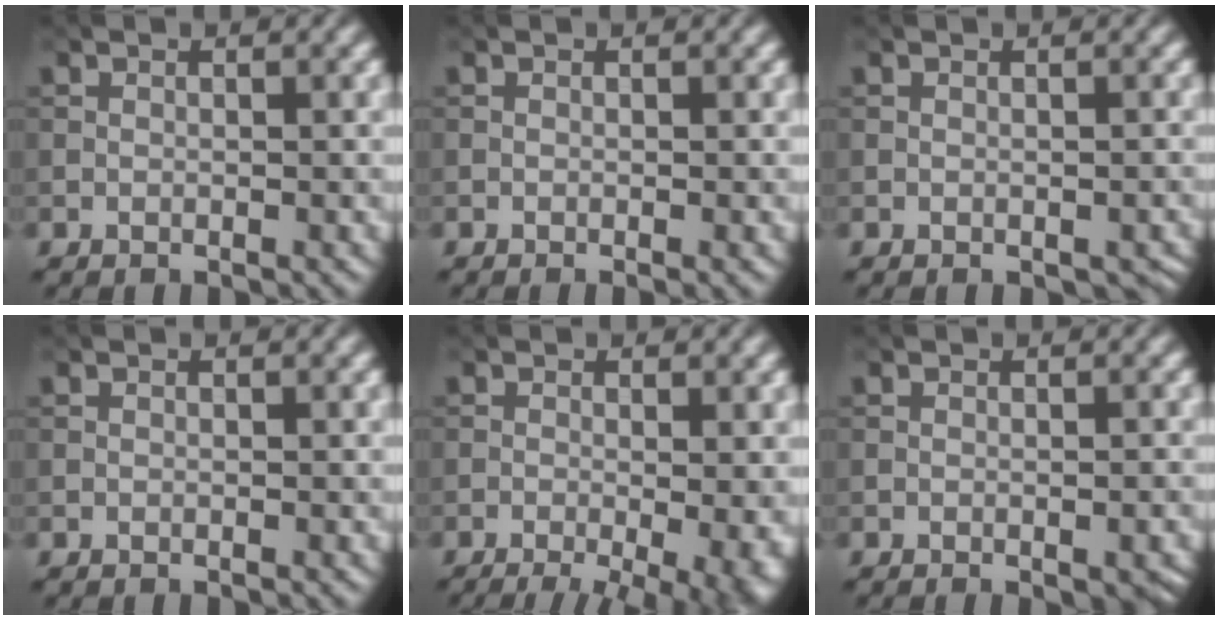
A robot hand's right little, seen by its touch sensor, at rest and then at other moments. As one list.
[{"total": 0.5, "force": [-0.2, 0.1, 0.5], "torque": [-0.005, -0.006, -0.004]}, {"total": 0.9, "force": [-0.3, 0.5, 0.6], "torque": [-0.011, -0.007, -0.001]}, {"total": 0.0}, {"total": 9.8, "force": [-3.4, 3.7, 8.4], "torque": [-0.090, -0.019, -0.035]}, {"total": 2.9, "force": [-1.2, 1.0, 2.5], "torque": [-0.021, -0.008, -0.004]}]